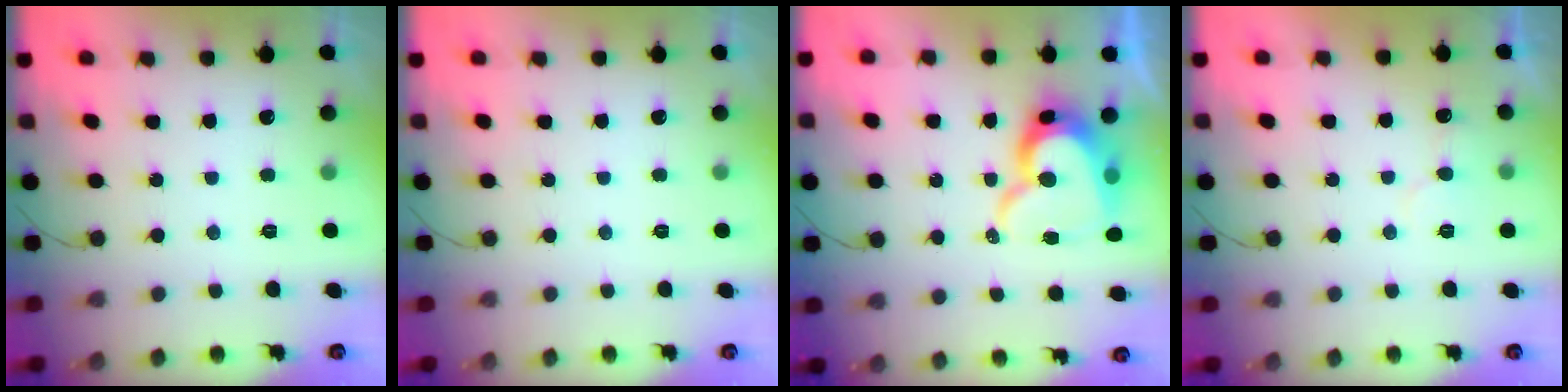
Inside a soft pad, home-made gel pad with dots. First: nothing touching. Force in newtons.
{"total": 0.0}
{"total": 15.3, "press": 15.2, "slide": 1.7}
{"total": 7.2, "press": 7.2, "slide": 0.3}